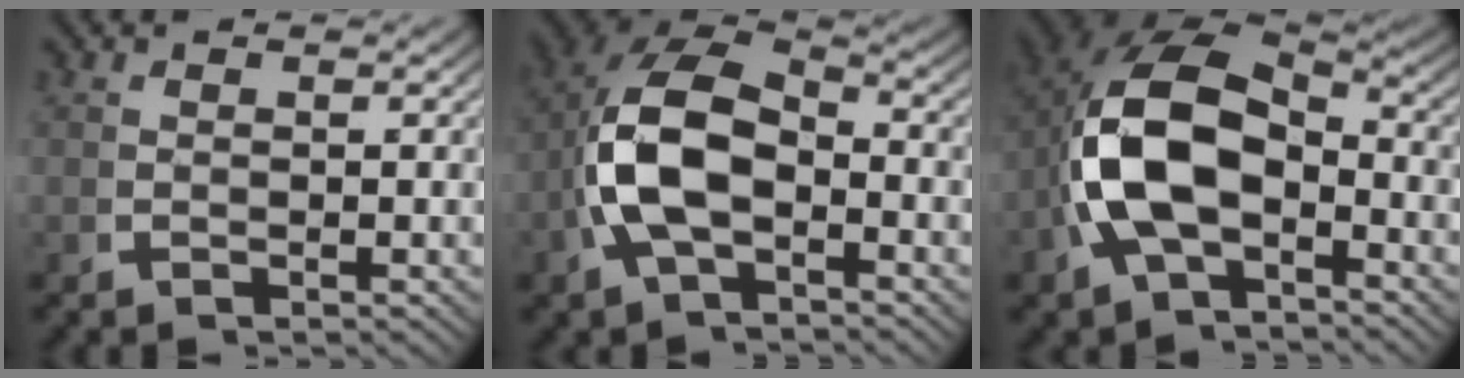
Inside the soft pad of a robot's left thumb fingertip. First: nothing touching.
{"total": 11.3, "force": [-0.7, 7.9, 8.0], "torque": [-0.186, -0.028, -0.006]}
{"total": 12.8, "force": [-0.8, 8.8, 9.2], "torque": [-0.210, -0.030, -0.004]}